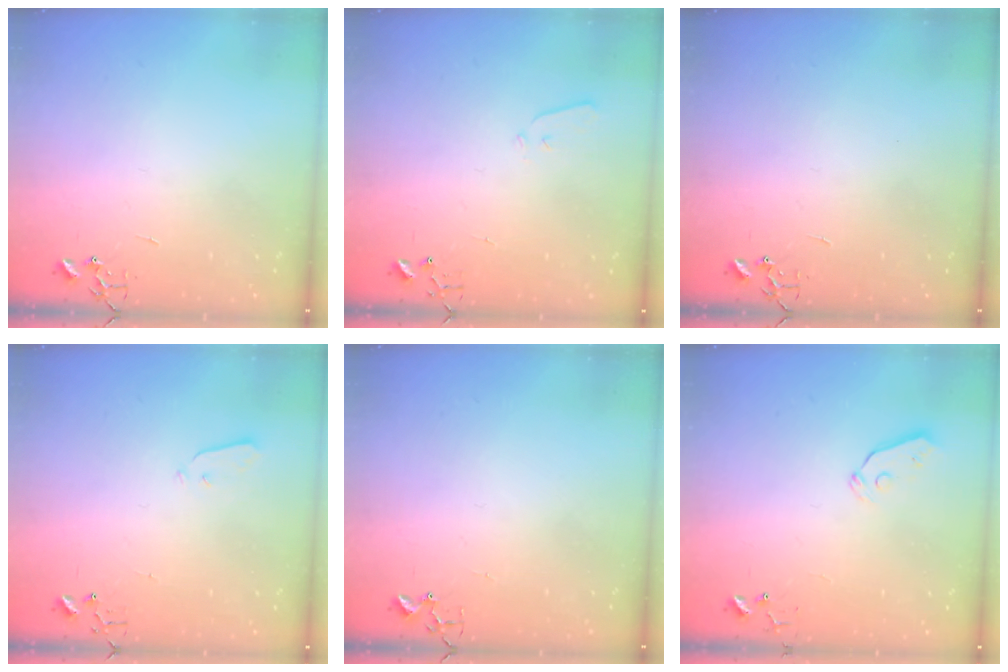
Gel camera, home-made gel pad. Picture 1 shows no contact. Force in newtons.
{"total": 3.6, "press": 3.5, "slide": 0.6}
{"total": 0.0}
{"total": 3.5, "press": 3.5, "slide": 0.3}
{"total": 3.0, "press": 2.9, "slide": 0.4}
{"total": 4.0, "press": 3.9, "slide": 0.8}